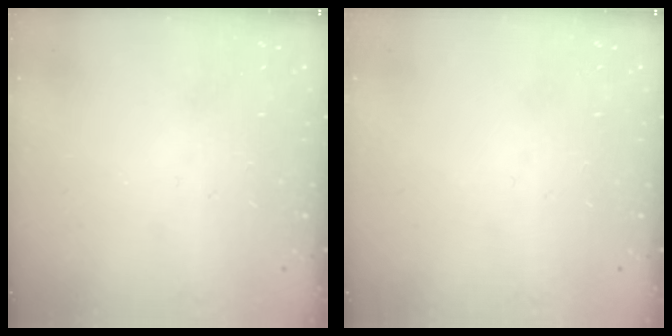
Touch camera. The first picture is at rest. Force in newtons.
{"total": 0.0}